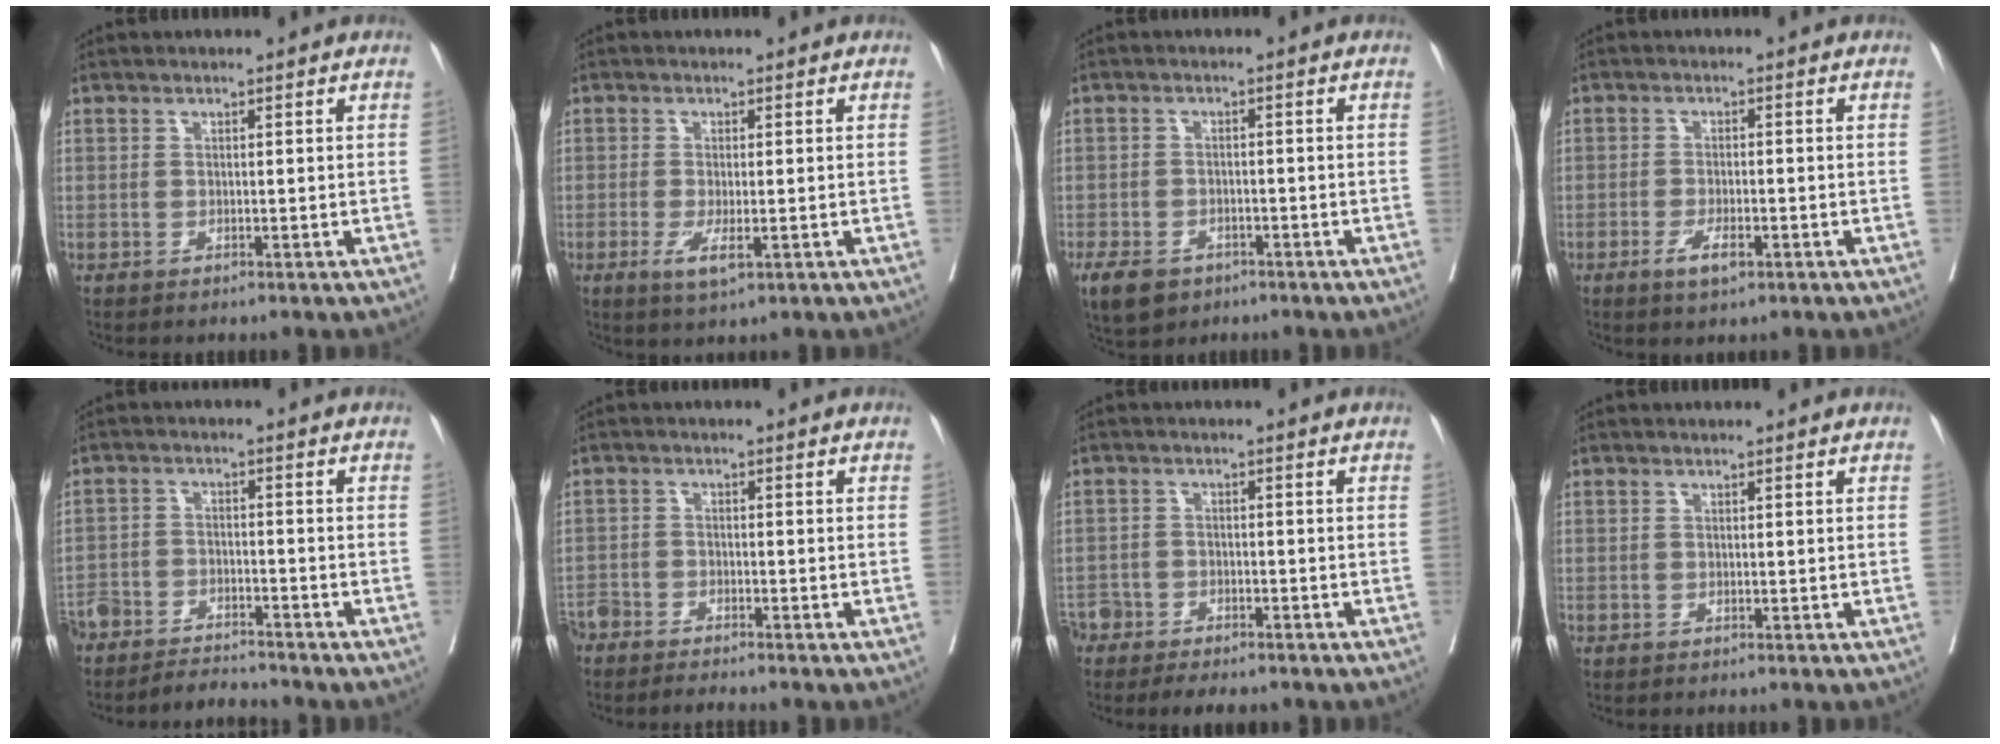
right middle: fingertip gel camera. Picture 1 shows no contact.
{"total": 3.5, "force": [-1.3, 0.8, 3.2], "torque": [-0.058, -0.007, -0.017]}
{"total": 8.5, "force": [-5.1, 5.6, 3.7], "torque": [-0.084, -0.007, -0.077]}
{"total": 3.5, "force": [-1.8, 1.0, 2.8], "torque": [-0.053, -0.002, -0.029]}
{"total": 8.5, "force": [-8.2, 1.5, 1.5], "torque": [-0.017, 0.006, -0.137]}
{"total": 5.4, "force": [-5.2, 0.9, 1.5], "torque": [-0.017, -0.010, -0.093]}
{"total": 7.7, "force": [-6.5, 3.4, 2.4], "torque": [-0.038, 0.000, -0.101]}
{"total": 0.0}